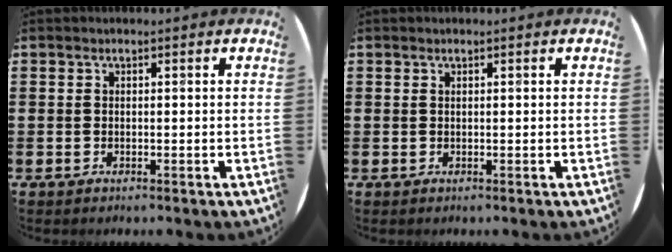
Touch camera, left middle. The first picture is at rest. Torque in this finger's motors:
{"motor_torque": [0.32, -0.03, 0.04, 0.00]}